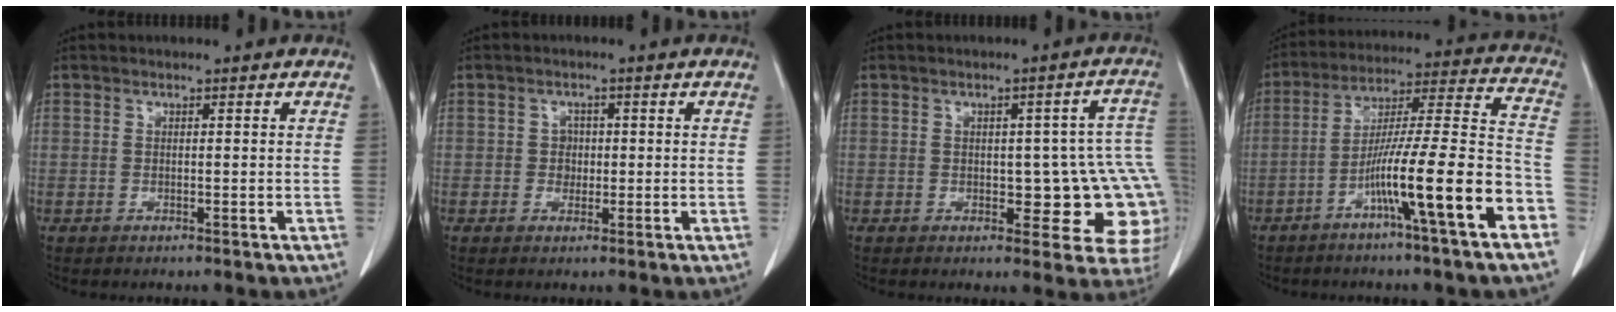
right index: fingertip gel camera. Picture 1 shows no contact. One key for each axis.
{"total": 1.9, "fx": 0.0, "fy": 1.7, "fz": 0.8, "tx": -0.006, "ty": 0.007, "tz": 0.001}
{"total": 12.0, "fx": -1.6, "fy": 5.1, "fz": 10.7, "tx": -0.091, "ty": 0.027, "tz": -0.010}
{"total": 16.2, "fx": -7.6, "fy": -0.4, "fz": 14.3, "tx": -0.235, "ty": 0.008, "tz": -0.125}